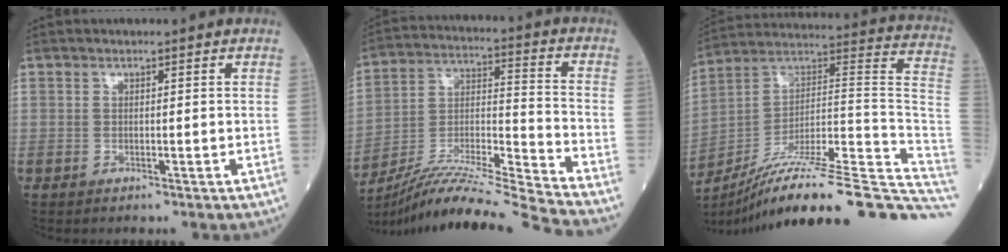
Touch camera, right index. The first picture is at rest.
{"total": 21.1, "force": [-19.5, -2.9, 7.5], "torque": [-0.153, -0.021, -0.335]}
{"total": 30.7, "force": [-24.3, 2.0, 18.6], "torque": [-0.172, 0.024, -0.363]}